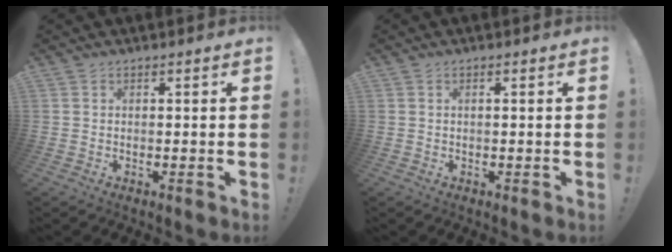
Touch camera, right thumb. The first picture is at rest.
{"total": 0.7, "force": [-0.1, -0.1, 0.7], "torque": [-0.022, 0.003, -0.002]}